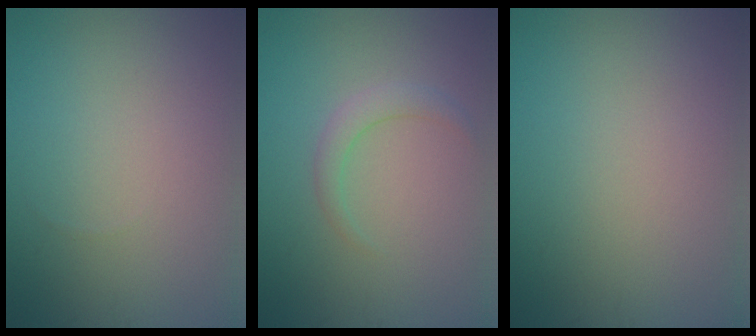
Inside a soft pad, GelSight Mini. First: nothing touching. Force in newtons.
{"total": 1.6, "press": 1.6, "slide": 0.1}
{"total": 0.0}